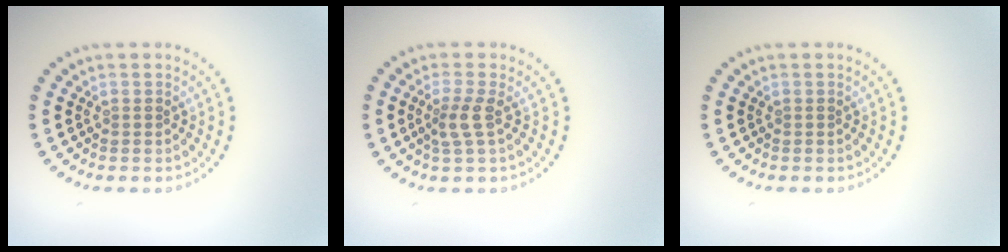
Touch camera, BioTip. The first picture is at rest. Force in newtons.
{"total": 2.1, "press": 1.7, "slide": 1.3}
{"total": 0.0}